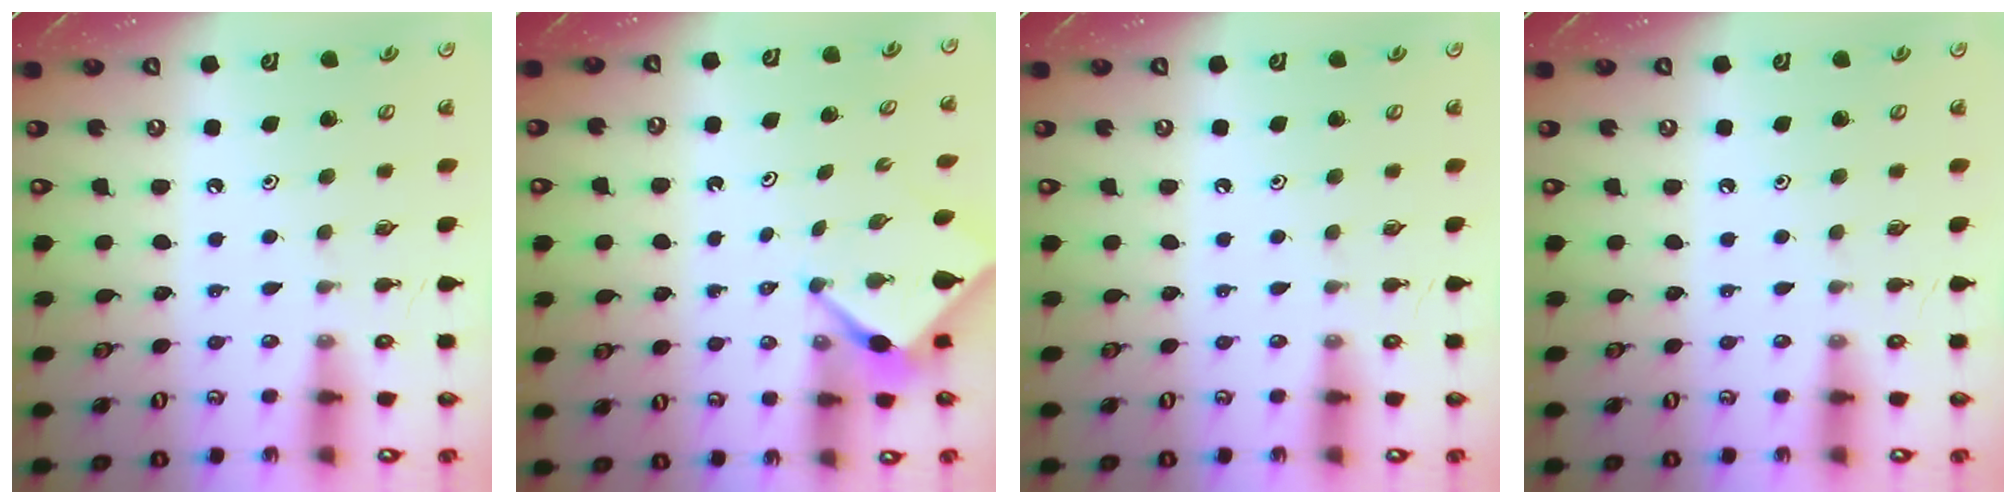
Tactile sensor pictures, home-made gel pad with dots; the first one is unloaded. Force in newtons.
{"total": 3.8, "press": 3.8, "slide": 0.3}
{"total": 0.0}
{"total": 0.0}